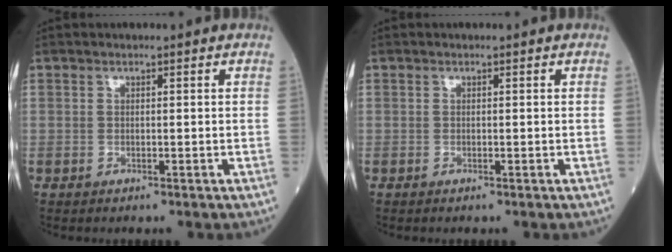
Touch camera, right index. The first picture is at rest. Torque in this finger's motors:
{"motor_torque": [0.00, 0.00, 0.02, 0.01]}